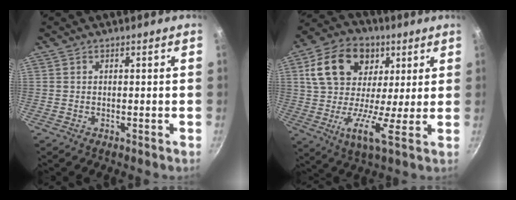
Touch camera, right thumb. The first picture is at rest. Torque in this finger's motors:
{"motor_torque": [-0.55, 1.24, 0.94, -0.46, 0.40]}